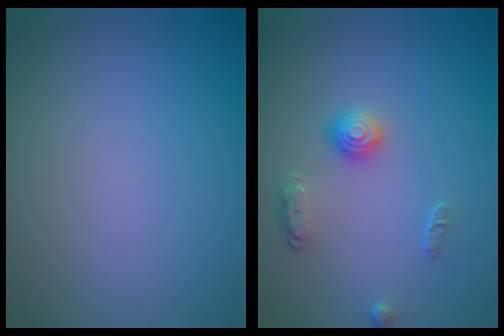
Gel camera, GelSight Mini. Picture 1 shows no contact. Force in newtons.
{"total": 2.1, "press": 1.6, "slide": 1.4}